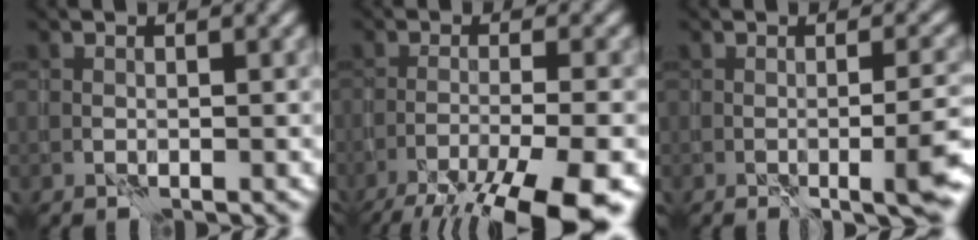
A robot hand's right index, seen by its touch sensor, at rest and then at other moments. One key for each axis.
{"total": 11.0, "fx": -7.8, "fy": 1.8, "fz": 7.5, "tx": -0.115, "ty": -0.019, "tz": -0.117}
{"total": 5.2, "fx": -1.4, "fy": 1.5, "fz": 4.8, "tx": -0.060, "ty": -0.004, "tz": -0.016}